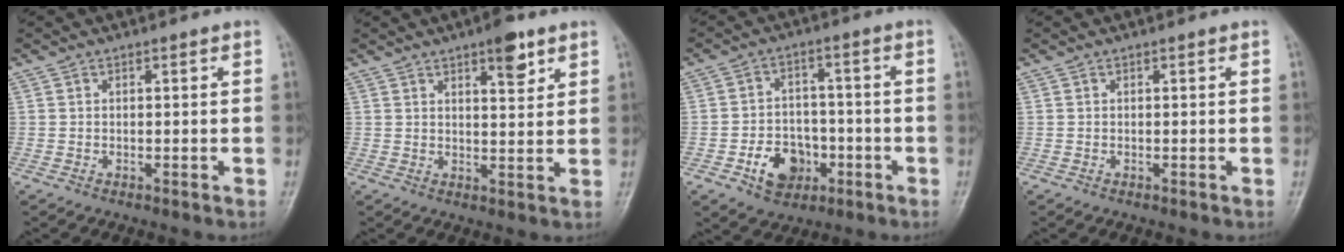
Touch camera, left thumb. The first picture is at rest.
{"total": 5.9, "force": [3.6, 2.0, 4.2], "torque": [-0.047, -0.019, 0.048]}
{"total": 9.0, "force": [-3.5, 6.9, 4.6], "torque": [-0.038, 0.024, -0.055]}
{"total": 0.0}